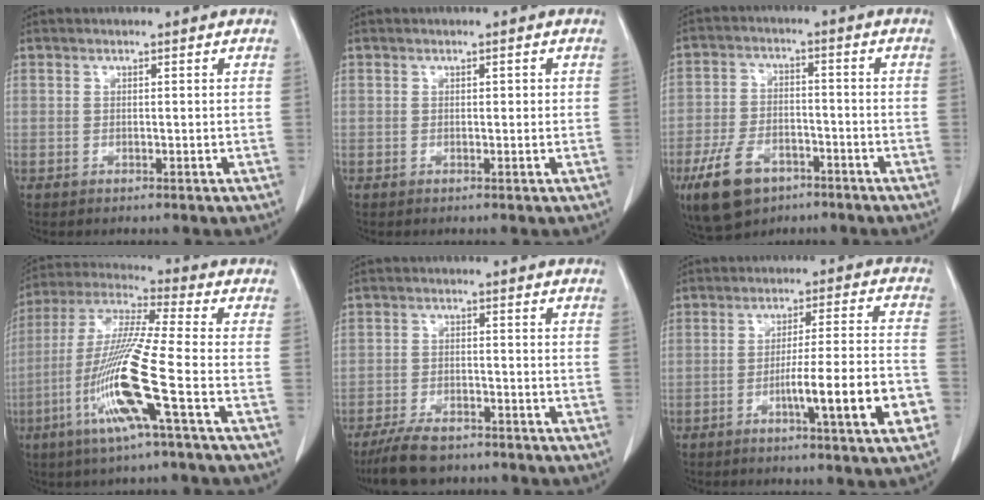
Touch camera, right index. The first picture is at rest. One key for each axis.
{"total": 0.6, "fx": 0.1, "fy": 0.4, "fz": 0.5, "tx": -0.004, "ty": 0.003, "tz": 0.002}
{"total": 9.9, "fx": -5.9, "fy": 5.5, "fz": 5.7, "tx": -0.124, "ty": -0.003, "tz": -0.100}
{"total": 14.6, "fx": -5.1, "fy": -0.9, "fz": 13.6, "tx": -0.282, "ty": -0.014, "tz": -0.107}
{"total": 7.6, "fx": -6.2, "fy": 2.5, "fz": 3.6, "tx": -0.068, "ty": -0.012, "tz": -0.106}
{"total": 12.2, "fx": -4.4, "fy": -0.1, "fz": 11.4, "tx": -0.173, "ty": -0.004, "tz": -0.069}